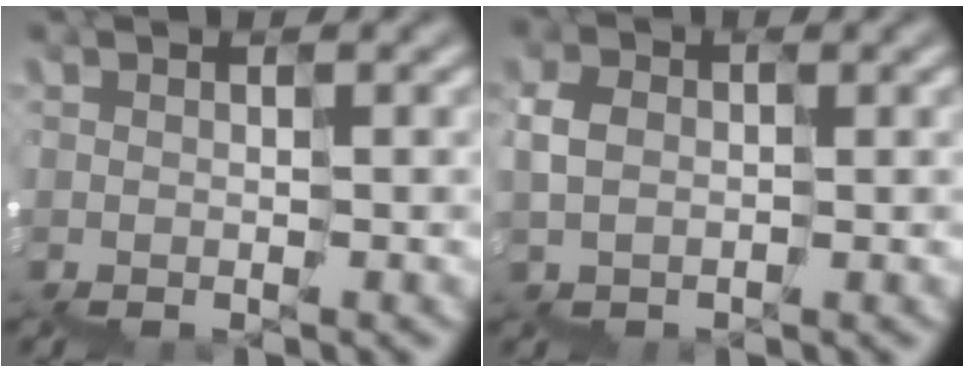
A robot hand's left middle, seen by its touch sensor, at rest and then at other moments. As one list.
[{"total": 0.9, "force": [0.0, 0.8, -0.4], "torque": [-0.004, 0.021, -0.010]}]